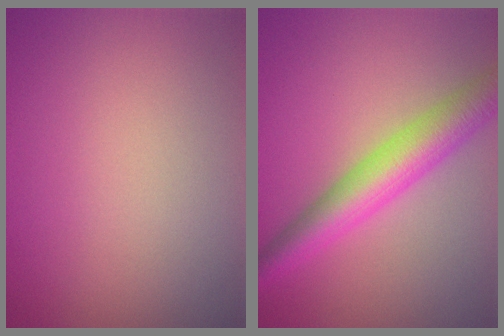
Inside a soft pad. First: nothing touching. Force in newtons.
{"total": 5.7, "press": 5.7, "slide": 0.2}